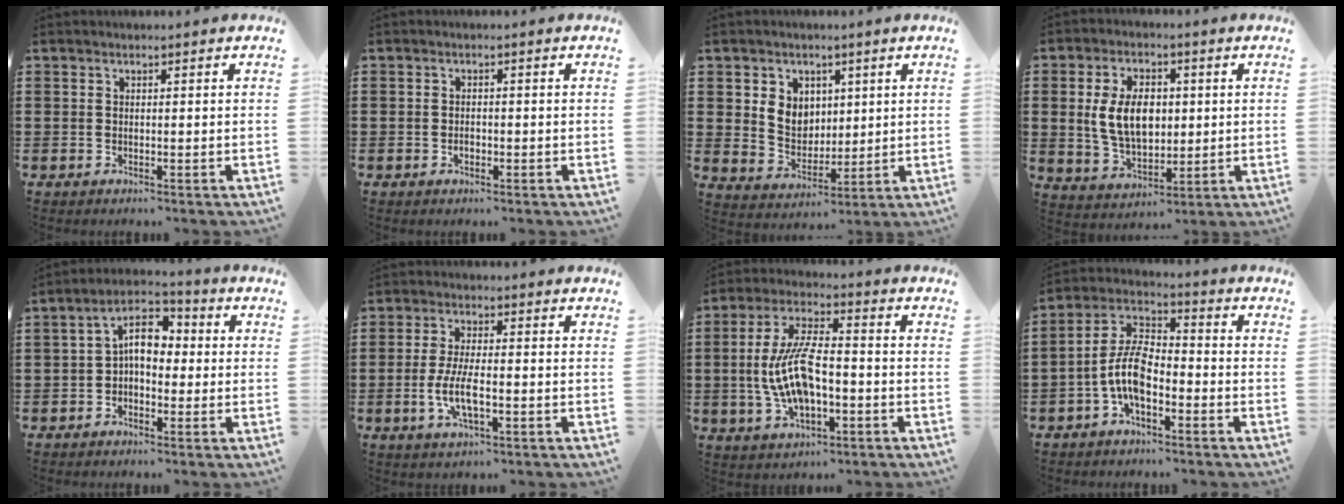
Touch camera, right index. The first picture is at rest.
{"total": 1.0, "force": [-0.5, 0.6, 0.6], "torque": [-0.013, -0.001, -0.010]}
{"total": 5.6, "force": [2.1, 4.9, 1.6], "torque": [-0.047, 0.012, 0.037]}
{"total": 8.8, "force": [0.9, 5.5, 6.8], "torque": [-0.150, 0.009, 0.010]}
{"total": 6.5, "force": [-0.2, 3.6, 5.4], "torque": [-0.111, 0.017, -0.010]}
{"total": 5.9, "force": [-1.6, 1.8, 5.3], "torque": [-0.118, -0.006, -0.036]}
{"total": 10.9, "force": [-1.8, 4.4, 9.8], "torque": [-0.223, -0.008, -0.040]}
{"total": 8.3, "force": [-3.1, 3.8, 6.7], "torque": [-0.172, -0.004, -0.068]}